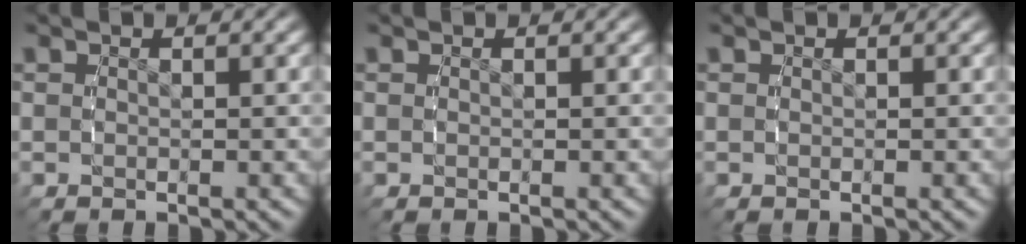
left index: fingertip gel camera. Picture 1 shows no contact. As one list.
[{"total": 0.0}, {"total": 0.0}]